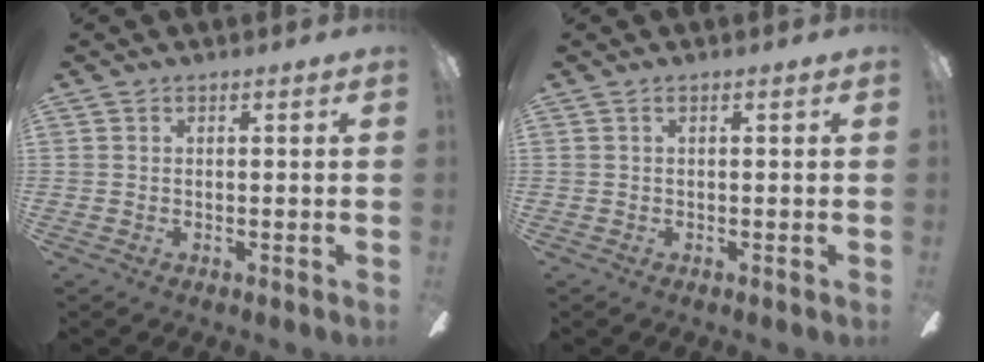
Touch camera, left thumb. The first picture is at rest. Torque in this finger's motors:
{"motor_torque": [0.00, 0.00, 0.06, -0.05, 0.00]}